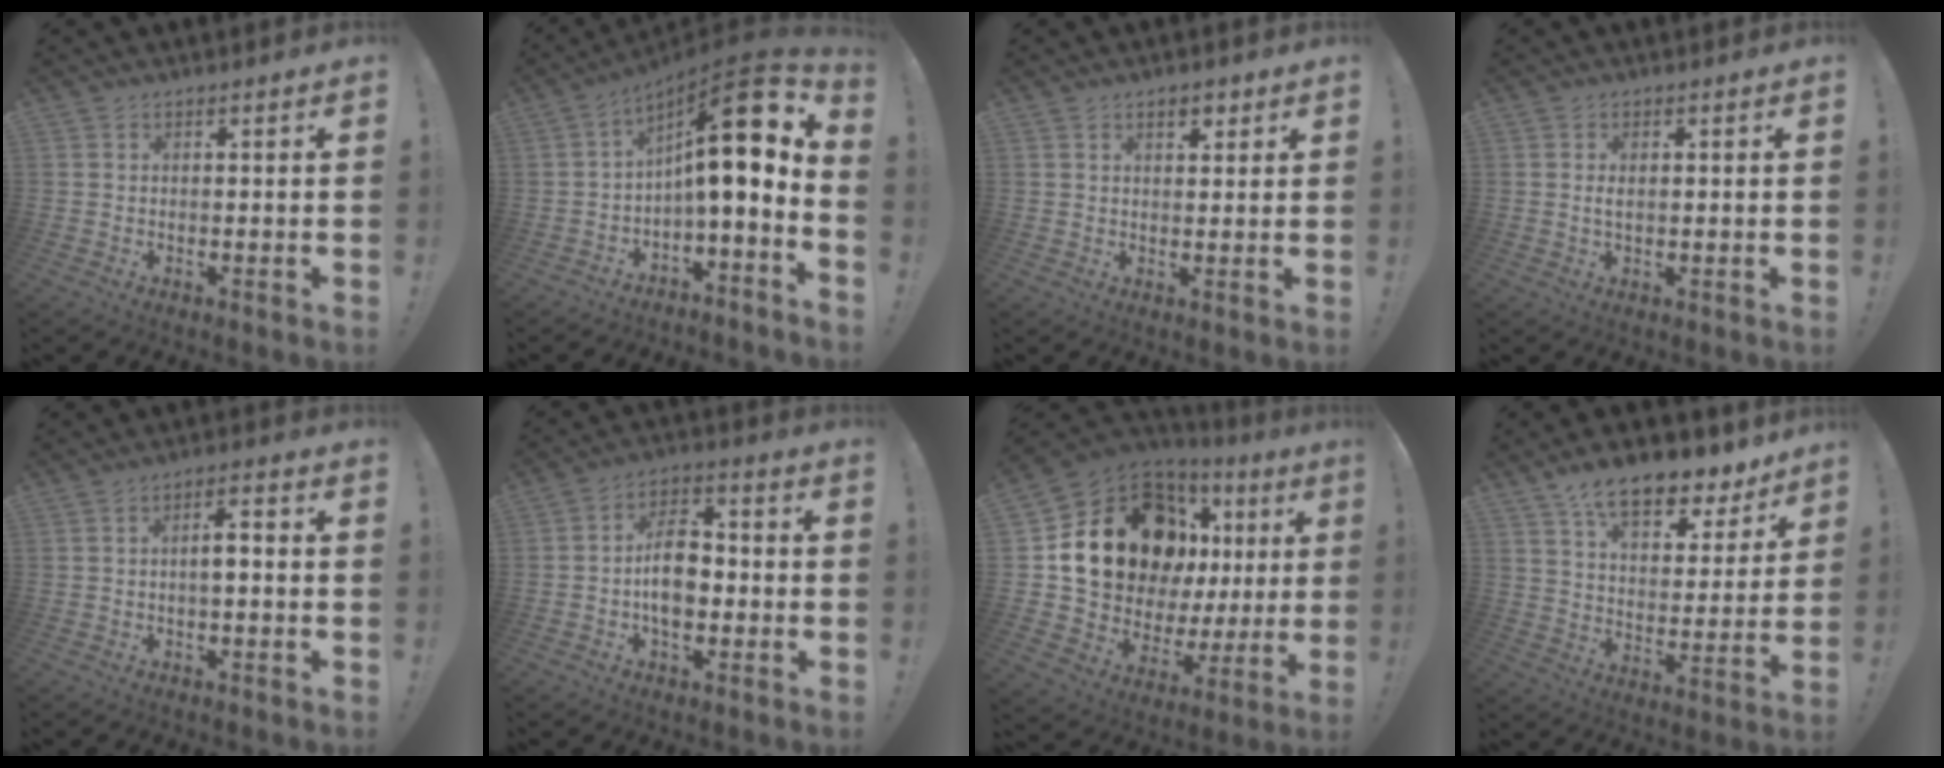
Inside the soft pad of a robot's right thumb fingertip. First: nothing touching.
{"total": 16.2, "force": [3.7, 4.0, 15.2], "torque": [-0.228, -0.029, 0.057]}
{"total": 3.2, "force": [1.9, 2.0, 1.7], "torque": [-0.019, -0.005, 0.032]}
{"total": 1.8, "force": [0.1, 0.7, 1.6], "torque": [-0.026, 0.000, -0.001]}
{"total": 3.2, "force": [-1.2, 0.7, 2.9], "torque": [-0.045, 0.006, -0.025]}
{"total": 11.2, "force": [-2.3, 7.2, 8.3], "torque": [-0.135, 0.017, -0.040]}
{"total": 22.4, "force": [8.3, 15.0, 14.5], "torque": [-0.252, -0.034, 0.181]}
{"total": 13.6, "force": [10.1, 5.9, 6.9], "torque": [-0.108, -0.073, 0.178]}